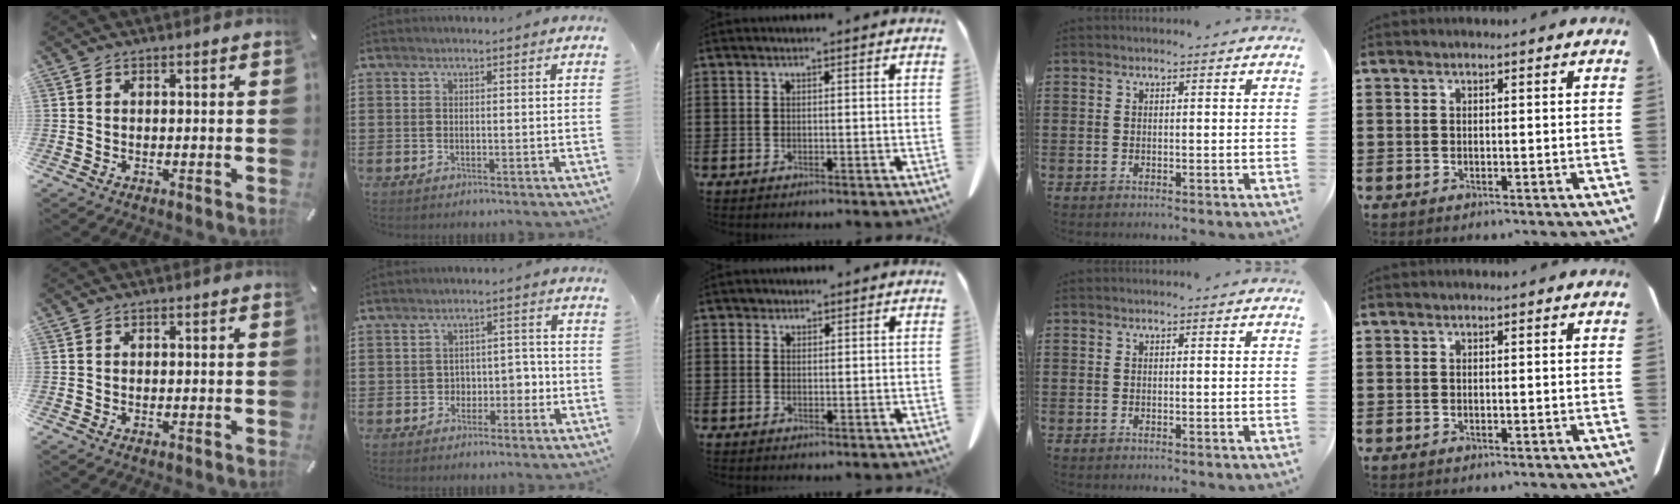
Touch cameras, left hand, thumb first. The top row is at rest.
{"index": {"total": 3.5, "force": [-1.3, 2.9, 1.6], "torque": [-0.032, 0.005, -0.035]}, "middle": {"total": 1.1, "force": [0.8, 0.7, 0.0], "torque": [-0.003, 0.003, 0.017]}}